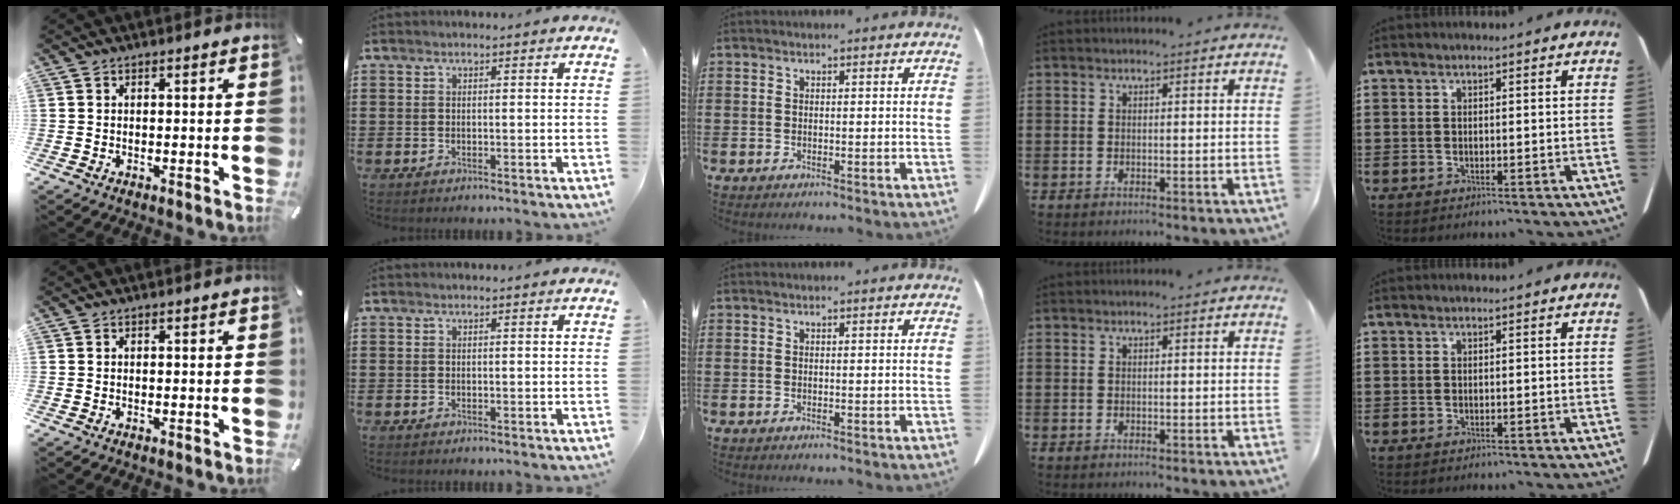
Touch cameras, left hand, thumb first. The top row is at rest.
{}